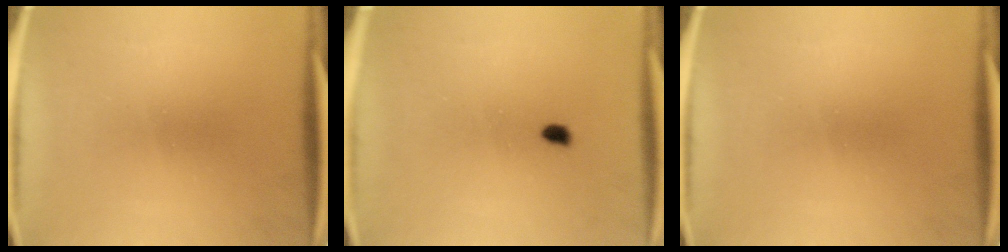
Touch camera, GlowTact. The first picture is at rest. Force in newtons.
{"total": 0.8}
{"total": 0.0}